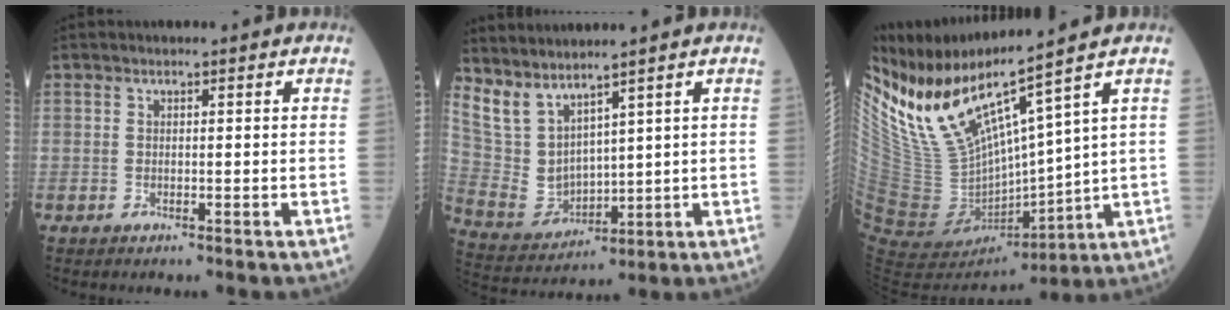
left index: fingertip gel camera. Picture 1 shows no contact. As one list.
[{"total": 7.2, "force": [6.2, 2.3, 2.8], "torque": [-0.077, -0.006, 0.155]}, {"total": 13.0, "force": [10.4, 0.5, 7.8], "torque": [-0.157, -0.029, 0.218]}]